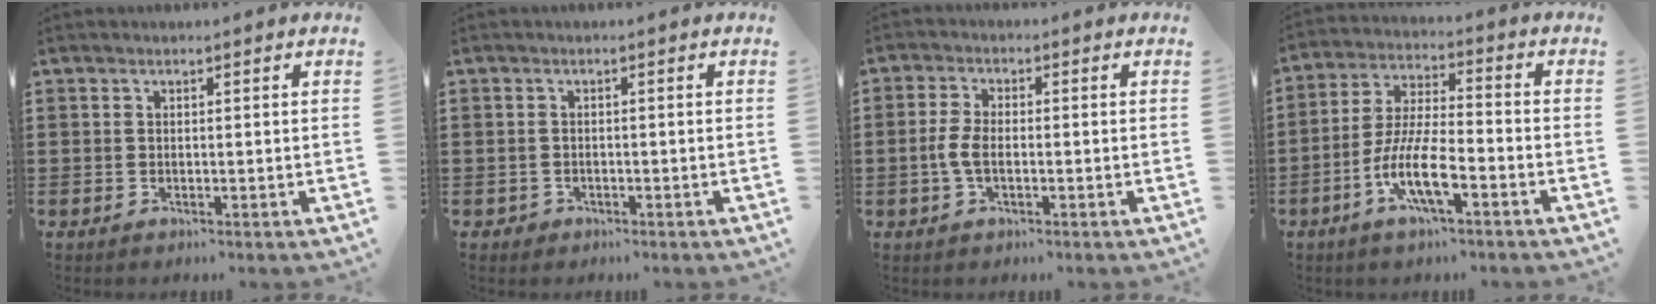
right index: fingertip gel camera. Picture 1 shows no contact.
{"total": 0.7, "force": [-0.5, 0.5, 0.1], "torque": [-0.004, 0.002, -0.012]}
{"total": 3.6, "force": [-0.7, 1.7, 3.1], "torque": [-0.085, -0.008, -0.021]}
{"total": 9.5, "force": [-4.4, 2.5, 8.0], "torque": [-0.185, -0.010, -0.088]}